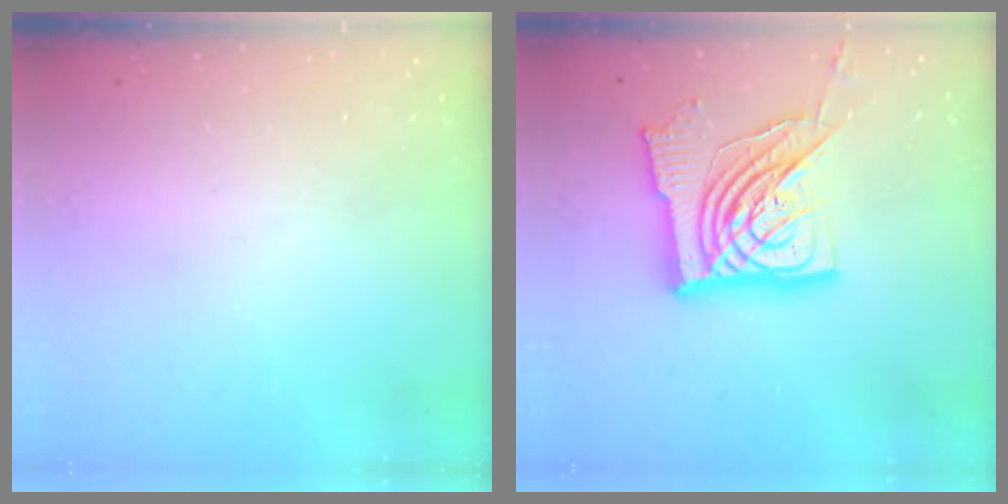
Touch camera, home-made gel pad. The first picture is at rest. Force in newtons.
{"total": 26.7, "press": 26.5, "slide": 3.2}